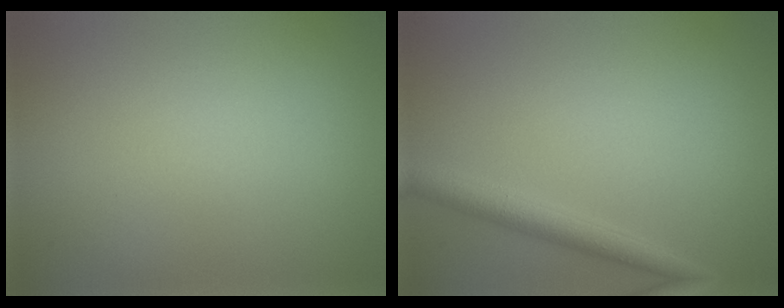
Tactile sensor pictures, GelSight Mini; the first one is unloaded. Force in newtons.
{"total": 2.7, "press": 2.7, "slide": 0.2}